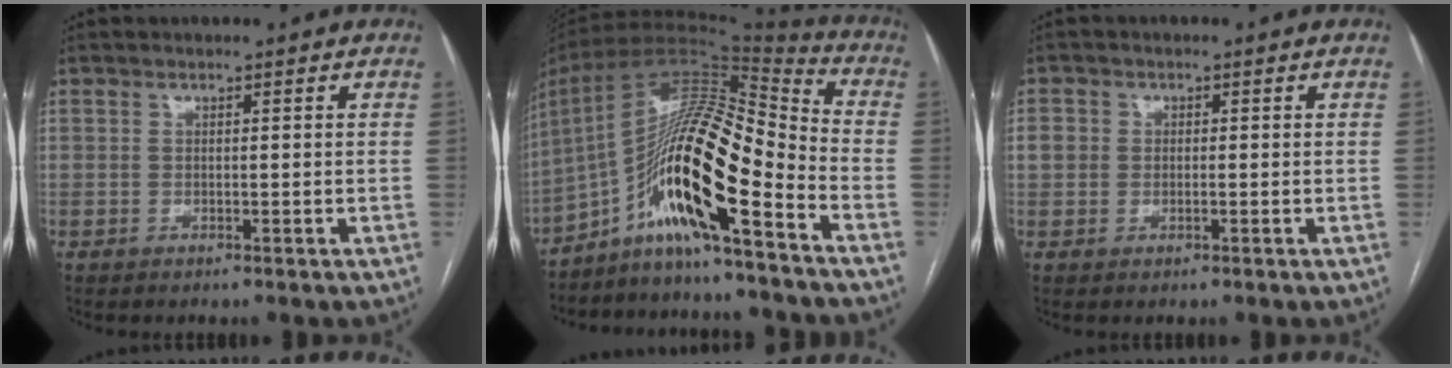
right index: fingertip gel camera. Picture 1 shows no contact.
{"total": 18.8, "force": [-8.8, 2.5, 16.4], "torque": [-0.314, 0.018, -0.155]}
{"total": 2.5, "force": [0.1, 2.2, 1.0], "torque": [-0.022, 0.012, 0.003]}